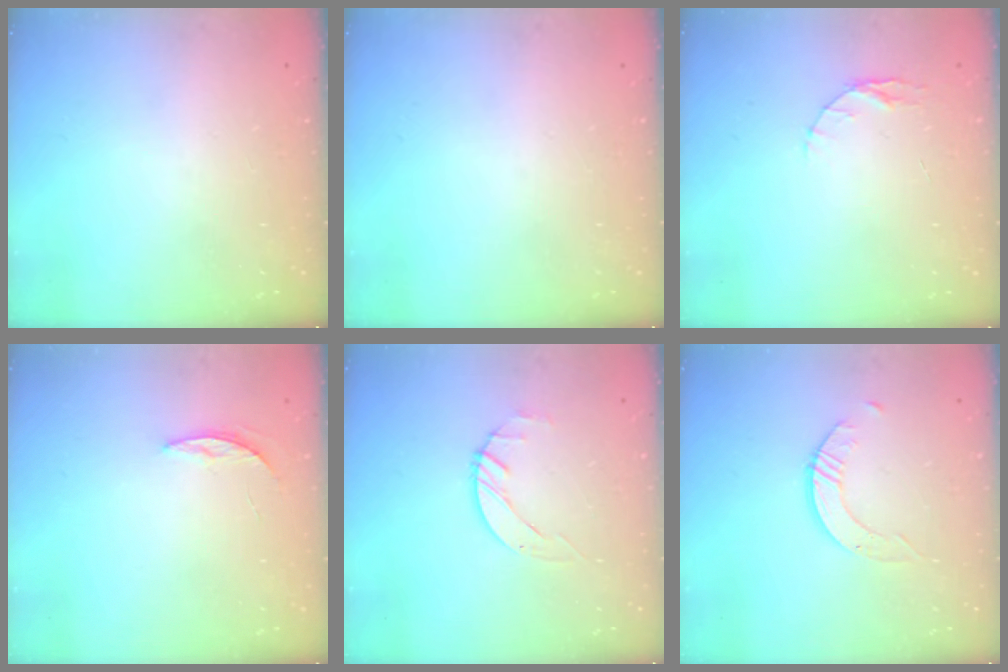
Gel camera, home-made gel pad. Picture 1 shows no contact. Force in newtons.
{"total": 0.0}
{"total": 4.1, "press": 4.1, "slide": 0.5}
{"total": 4.5, "press": 4.4, "slide": 0.4}
{"total": 1.4, "press": 1.4, "slide": 0.2}
{"total": 3.0, "press": 3.0, "slide": 0.2}